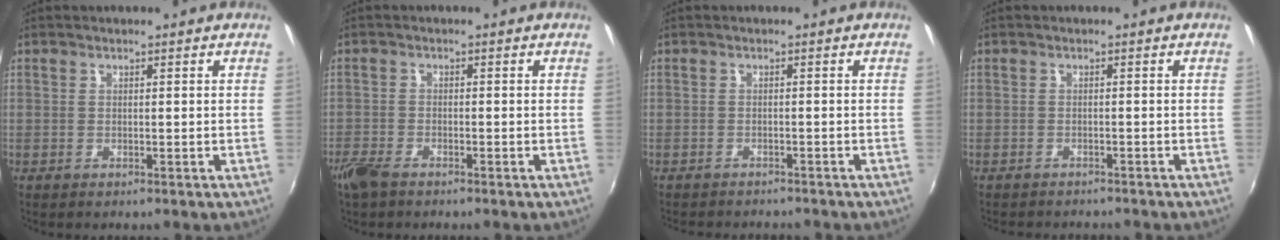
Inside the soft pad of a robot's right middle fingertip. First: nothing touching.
{"total": 4.2, "force": [-3.3, 1.5, 2.1], "torque": [-0.059, -0.010, -0.068]}
{"total": 4.2, "force": [-3.9, 1.0, 1.1], "torque": [-0.035, -0.010, -0.058]}
{"total": 3.4, "force": [-3.2, 0.9, 0.8], "torque": [-0.029, -0.008, -0.047]}